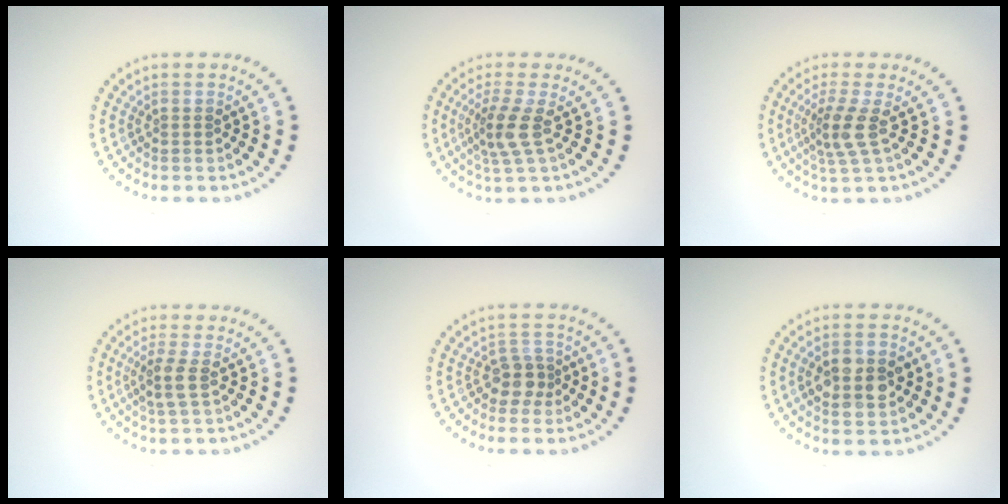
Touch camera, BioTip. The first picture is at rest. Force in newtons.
{"total": 3.0, "press": 2.2, "slide": 1.9}
{"total": 2.9, "press": 2.2, "slide": 1.9}
{"total": 1.9, "press": 1.6, "slide": 1.0}
{"total": 2.3, "press": 1.9, "slide": 1.3}
{"total": 4.5, "press": 4.5, "slide": 0.1}